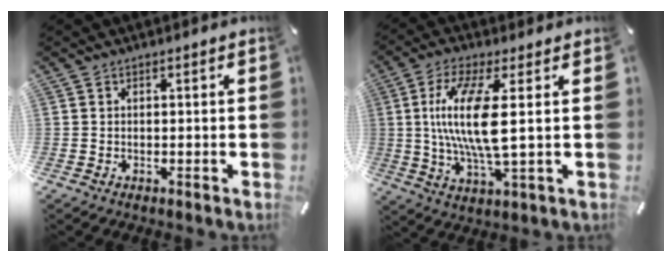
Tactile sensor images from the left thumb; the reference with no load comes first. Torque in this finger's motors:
{"motor_torque": [-0.35, 2.46, 2.25, -0.07, 0.86]}